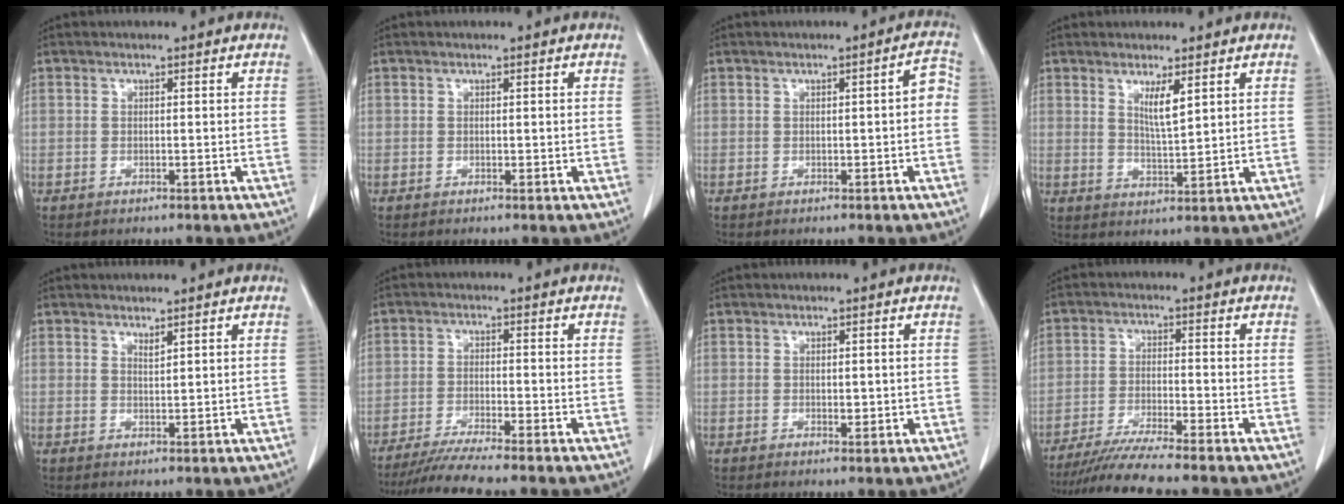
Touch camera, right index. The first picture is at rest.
{"total": 0.0}
{"total": 2.9, "force": [-0.2, 0.8, 2.8], "torque": [-0.030, 0.021, -0.003]}
{"total": 4.0, "force": [2.2, 0.3, 3.4], "torque": [-0.061, -0.013, 0.043]}
{"total": 1.2, "force": [1.0, 0.0, 0.6], "torque": [-0.010, -0.008, 0.018]}
{"total": 6.2, "force": [-5.3, -1.5, 2.8], "torque": [-0.047, -0.026, -0.096]}
{"total": 1.4, "force": [0.1, 0.8, 1.2], "torque": [-0.013, -0.002, 0.002]}
{"total": 7.5, "force": [-6.6, -1.7, 3.2], "torque": [-0.051, -0.027, -0.117]}